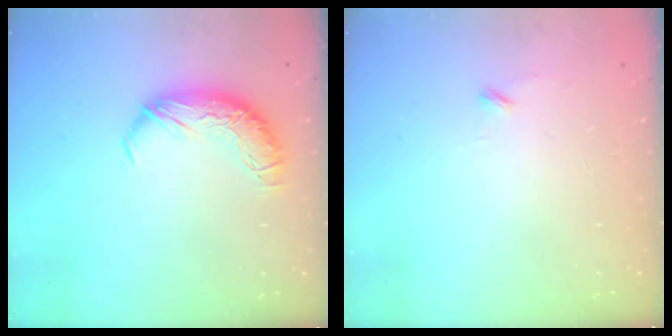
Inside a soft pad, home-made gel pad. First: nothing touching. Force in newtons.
{"total": 8.3, "press": 8.2, "slide": 0.7}